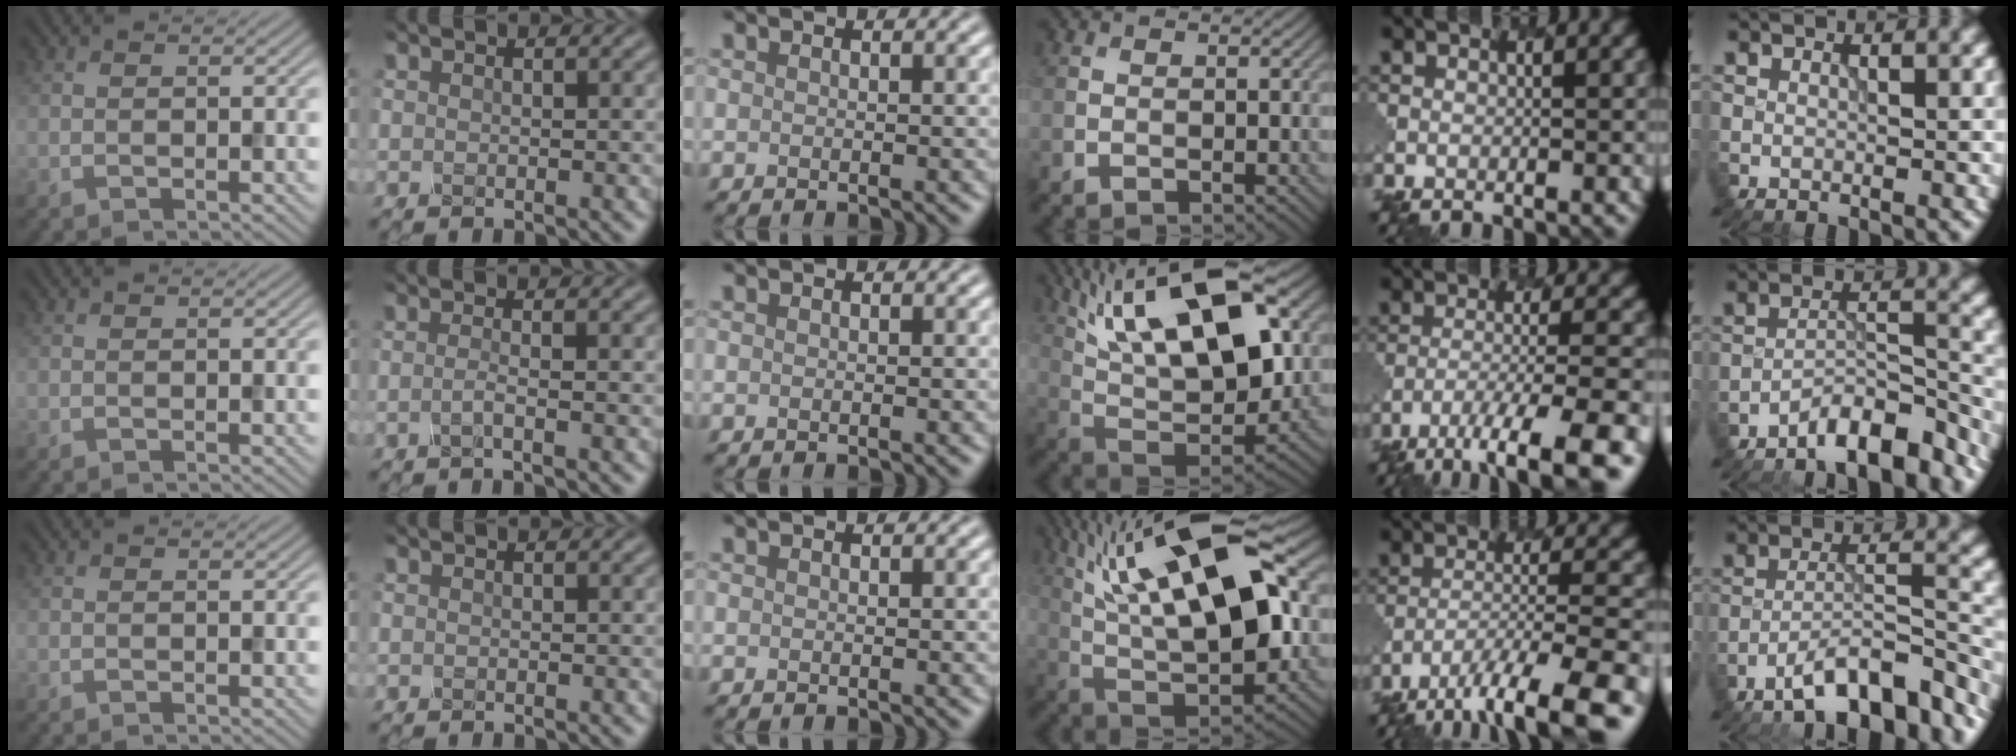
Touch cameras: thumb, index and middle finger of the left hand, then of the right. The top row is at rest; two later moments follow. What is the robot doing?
{"motion": "twist", "object": "rubiks cube"}